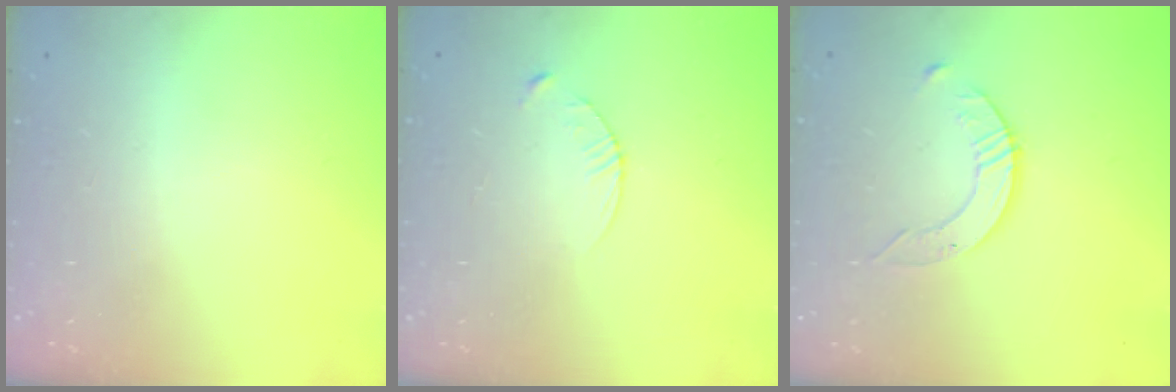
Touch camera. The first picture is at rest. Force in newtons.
{"total": 3.6, "press": 3.5, "slide": 0.4}
{"total": 3.4, "press": 3.3, "slide": 0.4}